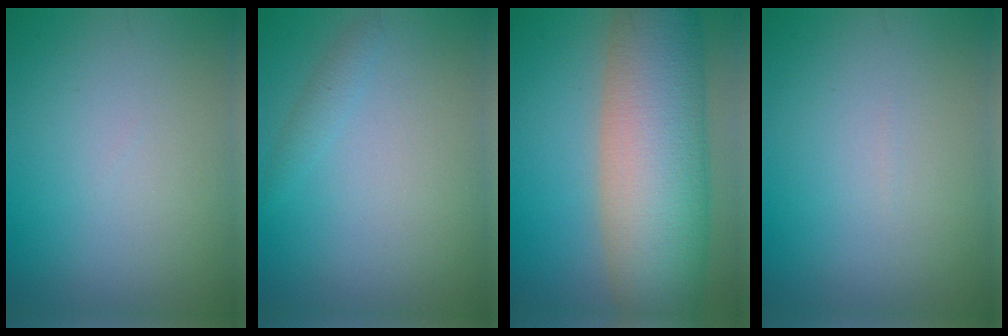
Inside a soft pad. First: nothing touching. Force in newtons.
{"total": 1.1, "press": 1.1, "slide": 0.1}
{"total": 13.2, "press": 13.2, "slide": 0.7}
{"total": 0.0}